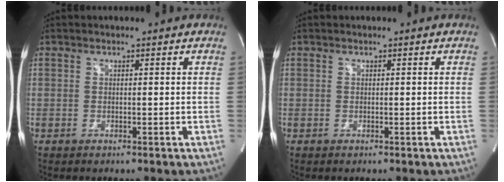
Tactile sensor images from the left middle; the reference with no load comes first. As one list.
[{"total": 0.0}]